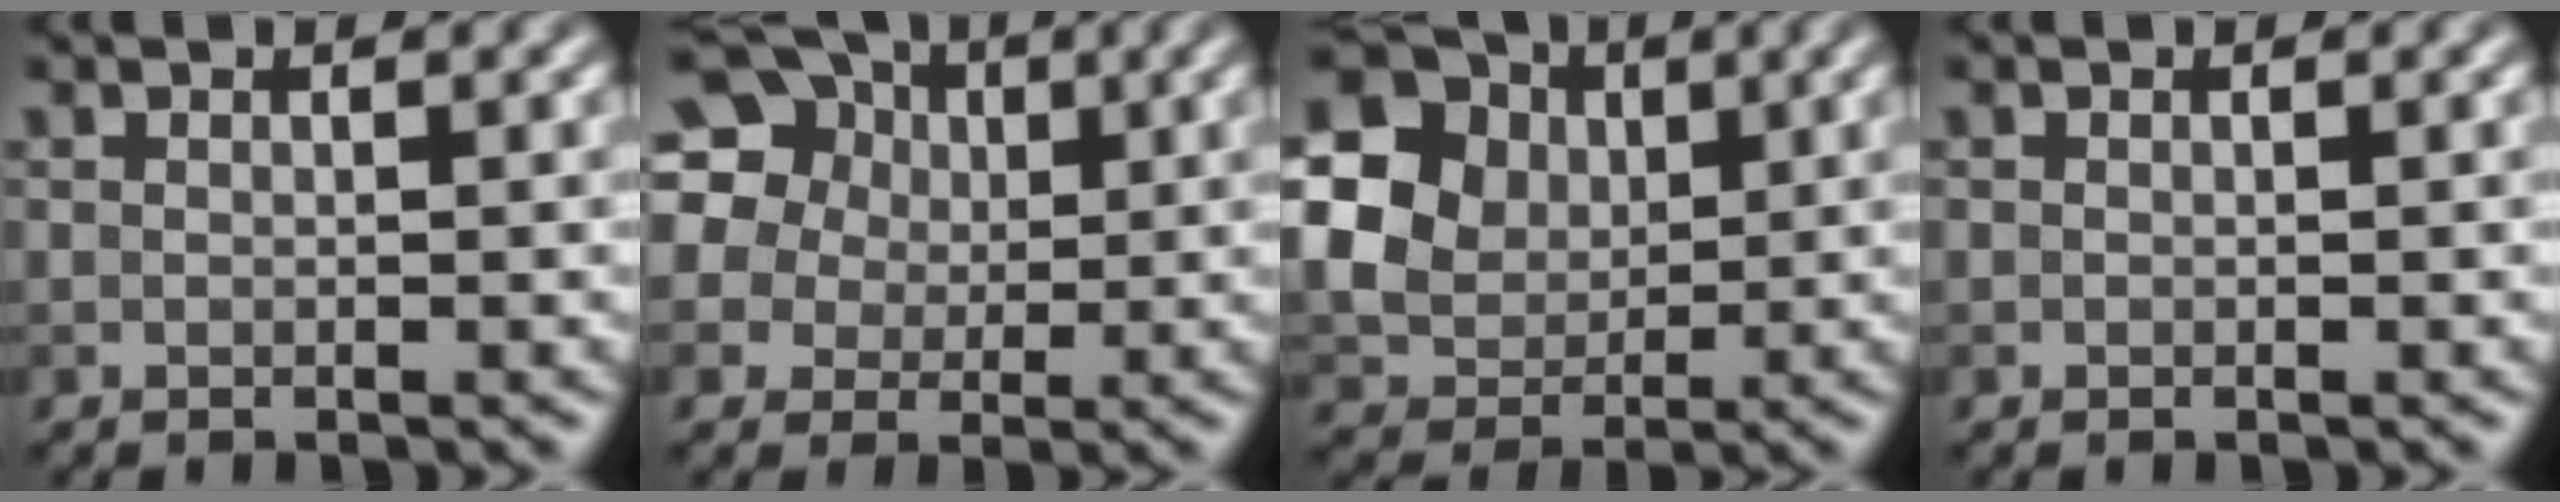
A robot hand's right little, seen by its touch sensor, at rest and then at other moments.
{"total": 17.5, "force": [7.8, 14.1, 6.9], "torque": [-0.196, 0.062, 0.114]}
{"total": 20.4, "force": [5.9, 18.0, 7.5], "torque": [-0.224, 0.028, 0.086]}
{"total": 0.0}